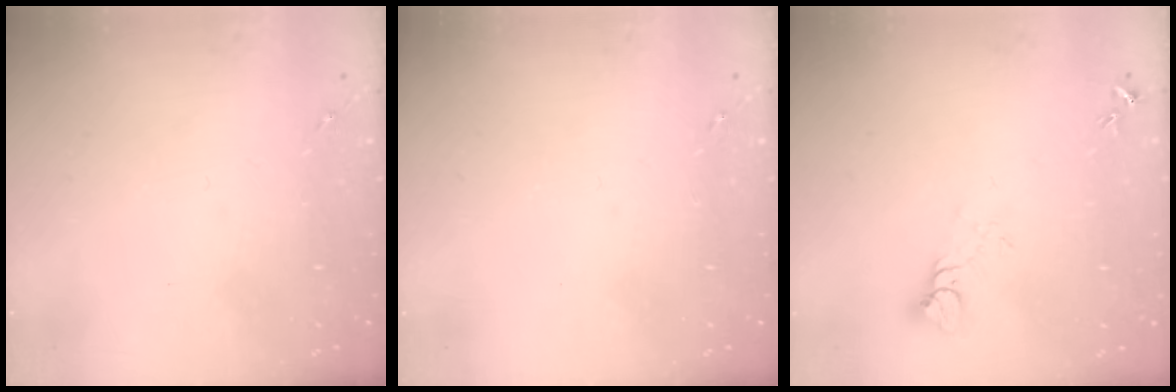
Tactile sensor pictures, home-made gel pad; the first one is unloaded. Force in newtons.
{"total": 0.0}
{"total": 5.0, "press": 5.0, "slide": 0.4}